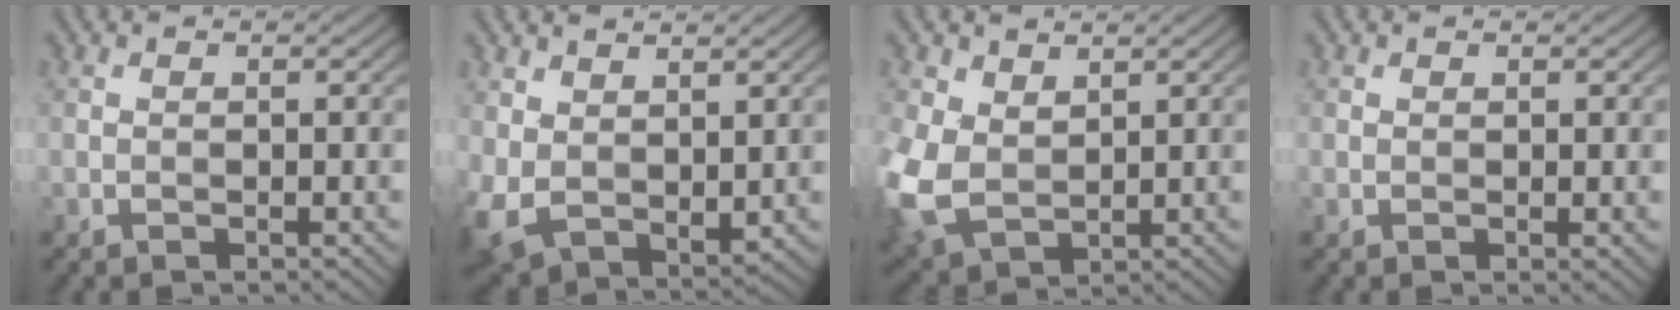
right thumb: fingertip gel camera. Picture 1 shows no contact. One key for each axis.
{"total": 7.0, "fx": 2.0, "fy": 4.8, "fz": 4.7, "tx": -0.144, "ty": -0.022, "tz": 0.058}
{"total": 8.6, "fx": 1.5, "fy": 6.2, "fz": 5.8, "tx": -0.189, "ty": -0.008, "tz": 0.035}
{"total": 0.6, "fx": 0.3, "fy": 0.3, "fz": 0.5, "tx": -0.006, "ty": -0.002, "tz": 0.005}